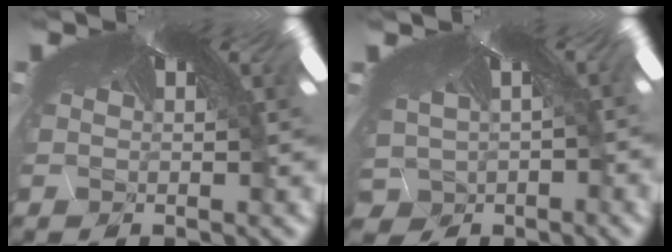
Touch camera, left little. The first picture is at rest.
{"total": 3.6, "force": [-3.2, 1.4, -0.8], "torque": [-0.040, -0.041, -0.012]}